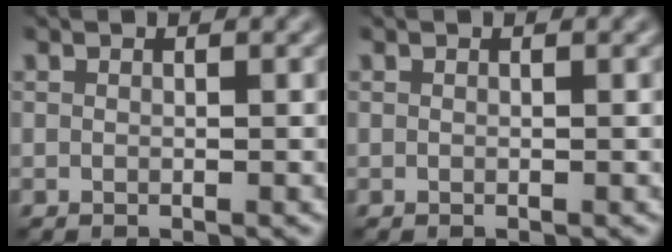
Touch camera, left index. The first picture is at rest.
{"total": 0.0}